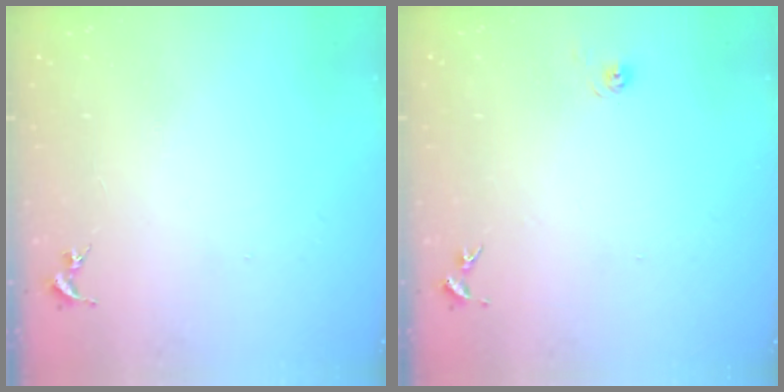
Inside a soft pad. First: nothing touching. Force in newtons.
{"total": 5.8, "press": 5.8, "slide": 0.5}